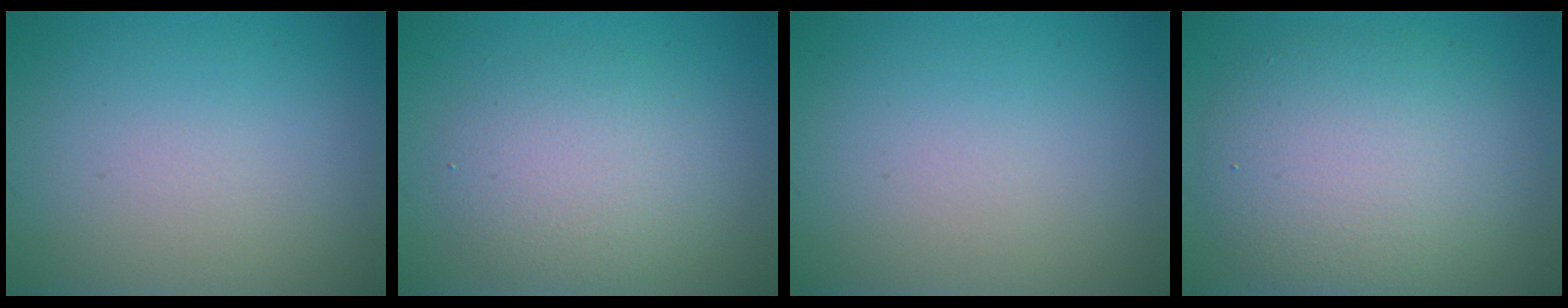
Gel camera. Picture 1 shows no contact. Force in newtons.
{"total": 3.9, "press": 3.9, "slide": 0.3}
{"total": 0.0}
{"total": 7.3, "press": 7.3, "slide": 0.2}